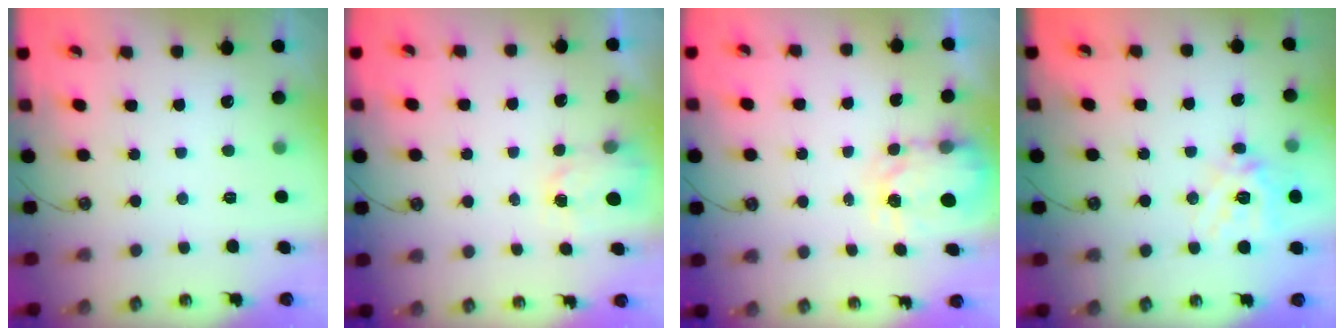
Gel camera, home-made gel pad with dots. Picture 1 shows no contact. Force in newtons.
{"total": 1.5, "press": 1.5, "slide": 0.2}
{"total": 4.5, "press": 4.5, "slide": 0.5}
{"total": 15.1, "press": 14.9, "slide": 2.3}